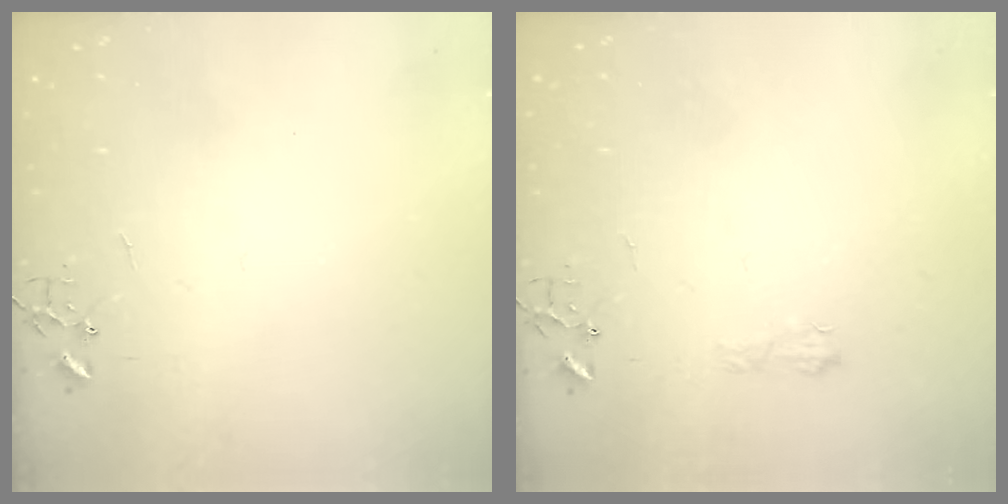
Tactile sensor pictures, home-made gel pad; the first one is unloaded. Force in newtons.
{"total": 6.3, "press": 6.3, "slide": 0.8}